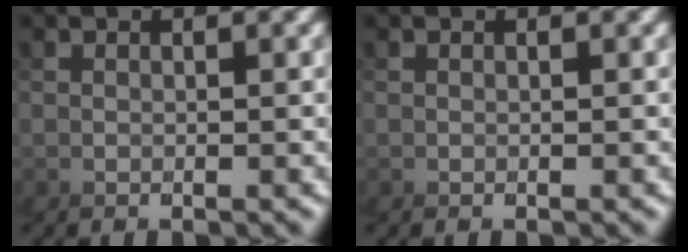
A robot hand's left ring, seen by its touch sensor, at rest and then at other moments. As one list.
[{"total": 0.0}]